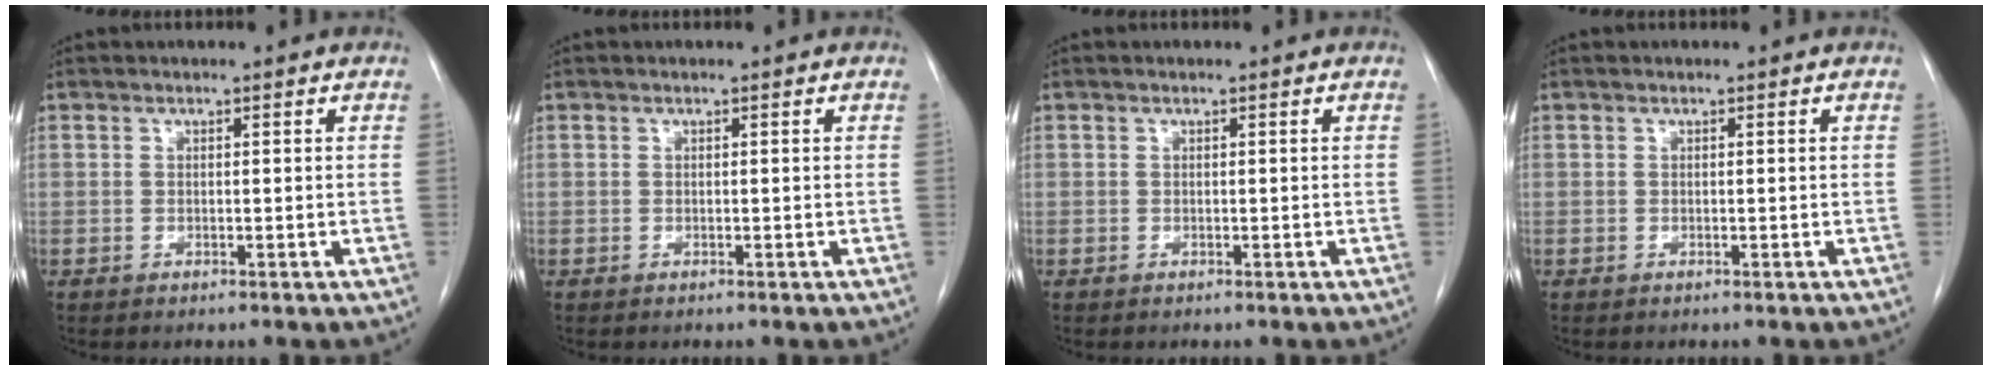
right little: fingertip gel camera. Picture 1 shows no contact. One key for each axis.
{"total": 0.0}
{"total": 0.0}
{"total": 0.0}